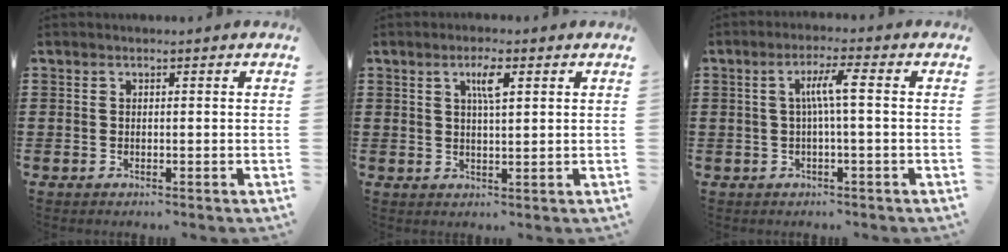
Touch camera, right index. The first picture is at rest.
{"total": 3.7, "force": [1.5, 0.9, 3.3], "torque": [-0.062, 0.006, 0.021]}
{"total": 4.8, "force": [0.1, 0.3, 4.8], "torque": [-0.092, 0.005, -0.004]}